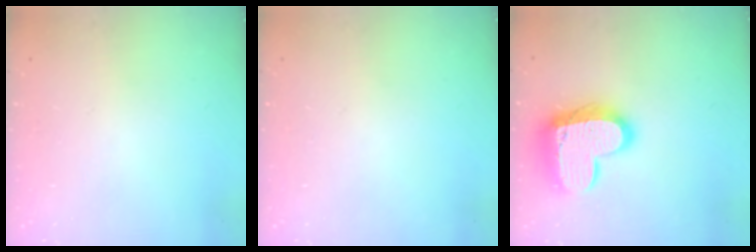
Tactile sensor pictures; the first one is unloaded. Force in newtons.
{"total": 0.0}
{"total": 19.0, "press": 19.0, "slide": 1.5}